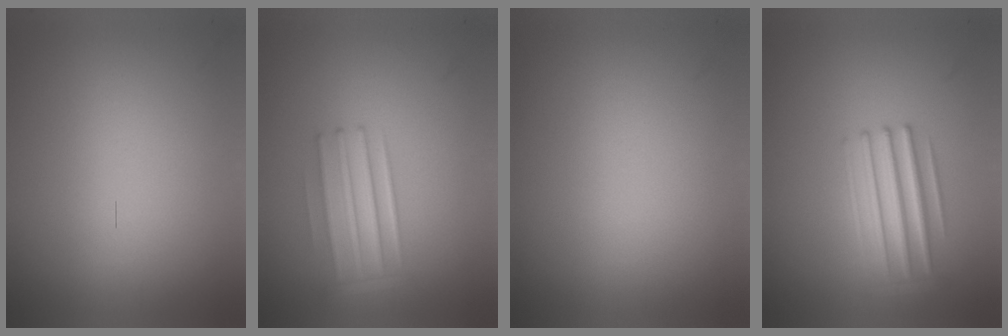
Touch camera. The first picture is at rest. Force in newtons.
{"total": 2.8}
{"total": 0.0}
{"total": 3.2}